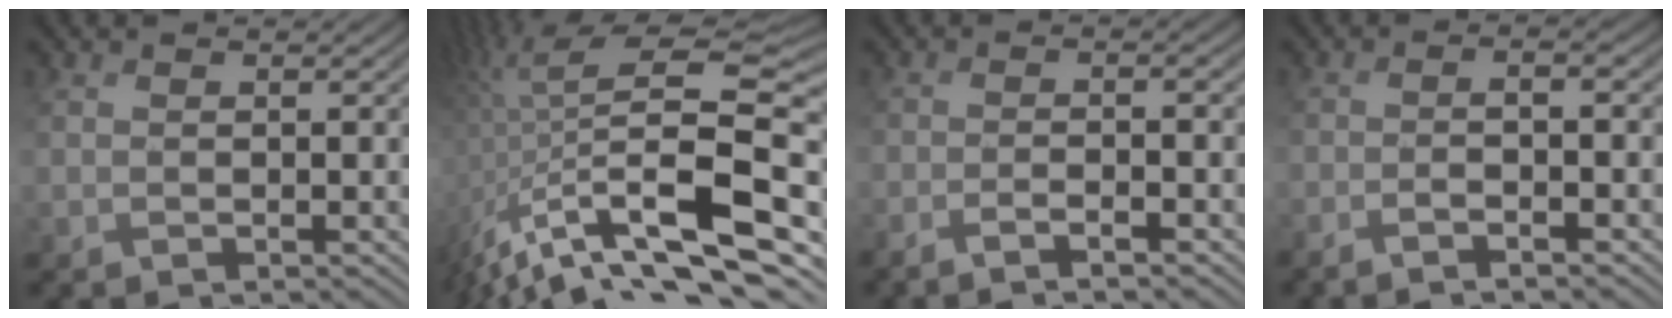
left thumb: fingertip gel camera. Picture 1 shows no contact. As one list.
[{"total": 16.4, "force": [-2.5, 5.7, 15.2], "torque": [-0.312, -0.010, -0.034]}, {"total": 3.3, "force": [-2.4, 0.4, 2.3], "torque": [-0.040, 0.005, -0.057]}, {"total": 3.5, "force": [-2.2, 0.4, 2.7], "torque": [-0.046, 0.007, -0.053]}]